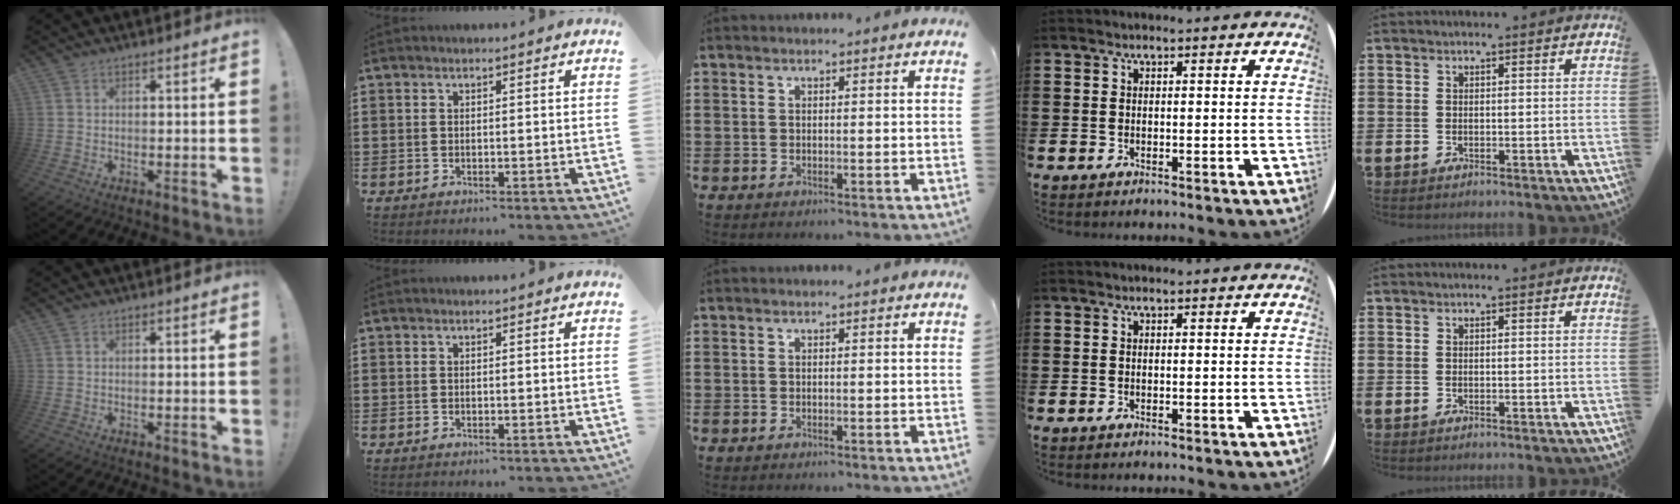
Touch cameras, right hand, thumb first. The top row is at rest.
{}